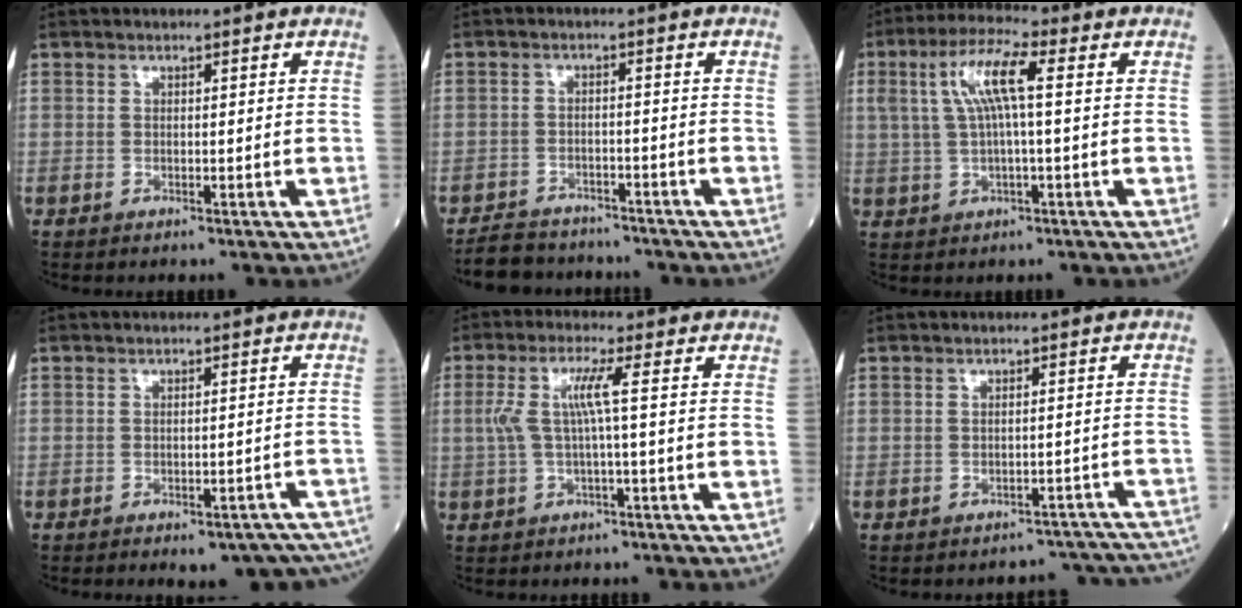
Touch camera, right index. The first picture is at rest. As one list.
[{"total": 7.0, "force": [-6.4, 2.4, 1.2], "torque": [-0.018, -0.002, -0.099]}, {"total": 8.2, "force": [1.8, 1.2, 7.9], "torque": [-0.164, 0.023, 0.036]}, {"total": 11.7, "force": [-10.1, 3.5, 4.8], "torque": [-0.024, 0.023, -0.103]}, {"total": 4.7, "force": [0.3, -0.3, 4.7], "torque": [-0.109, 0.017, 0.011]}, {"total": 11.3, "force": [-11.0, 2.3, 0.1], "torque": [0.023, 0.031, -0.112]}]